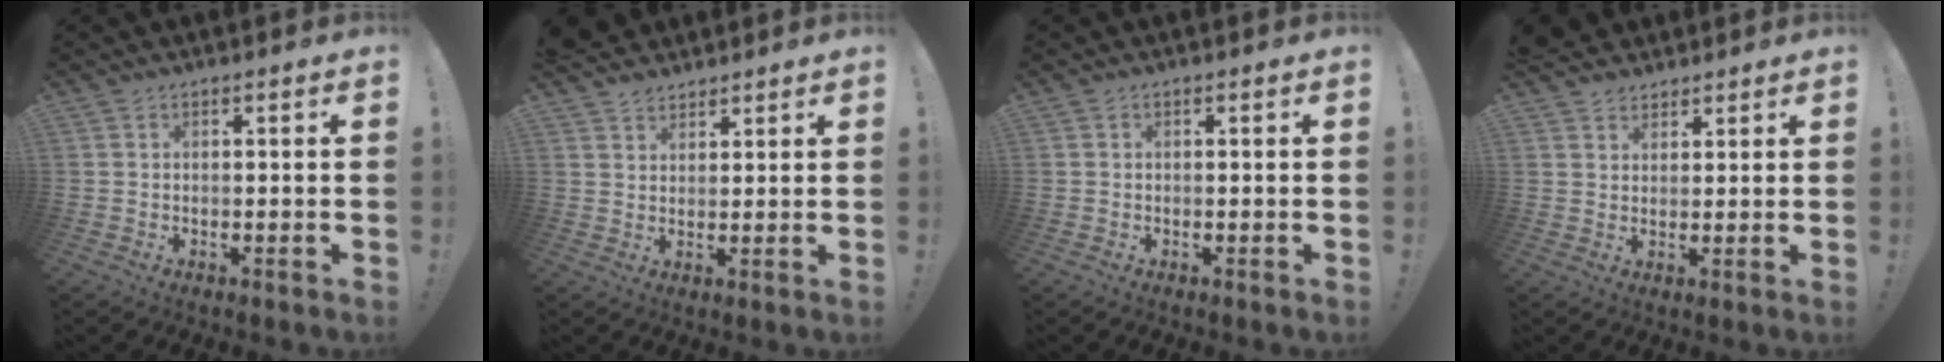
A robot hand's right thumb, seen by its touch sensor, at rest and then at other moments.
{"total": 4.8, "force": [4.0, 2.5, 0.6], "torque": [-0.007, -0.025, 0.076]}
{"total": 0.0}
{"total": 4.5, "force": [3.6, 2.8, 0.1], "torque": [-0.007, -0.020, 0.069]}